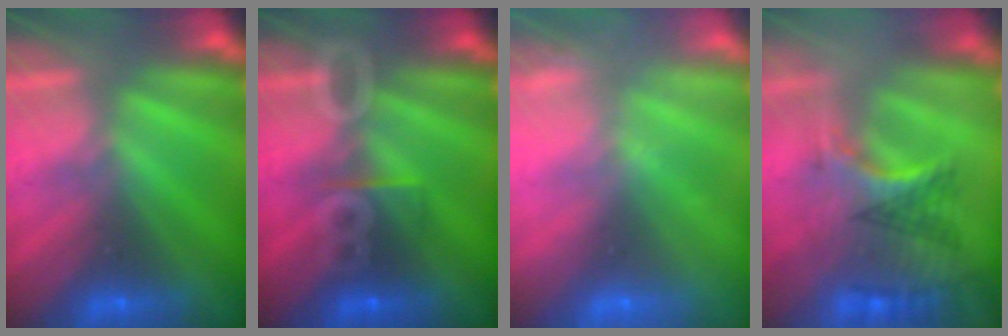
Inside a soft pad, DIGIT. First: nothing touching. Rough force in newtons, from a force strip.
{"total": 3.0}
{"total": 2.3}
{"total": 2.9}